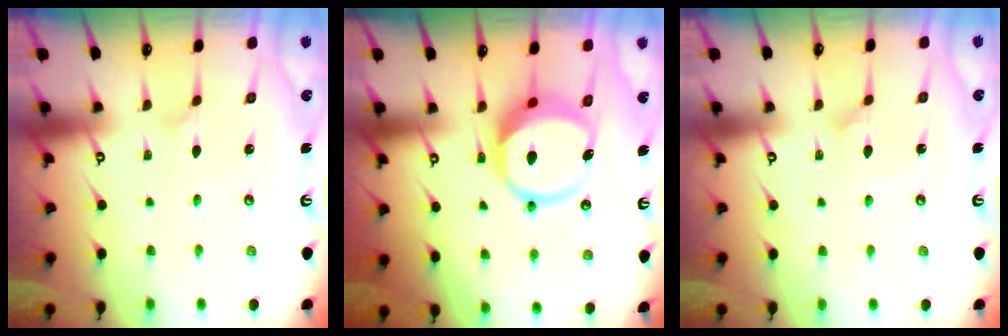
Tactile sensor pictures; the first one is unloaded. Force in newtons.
{"total": 10.9, "press": 10.7, "slide": 1.9}
{"total": 1.5, "press": 1.5, "slide": 0.0}